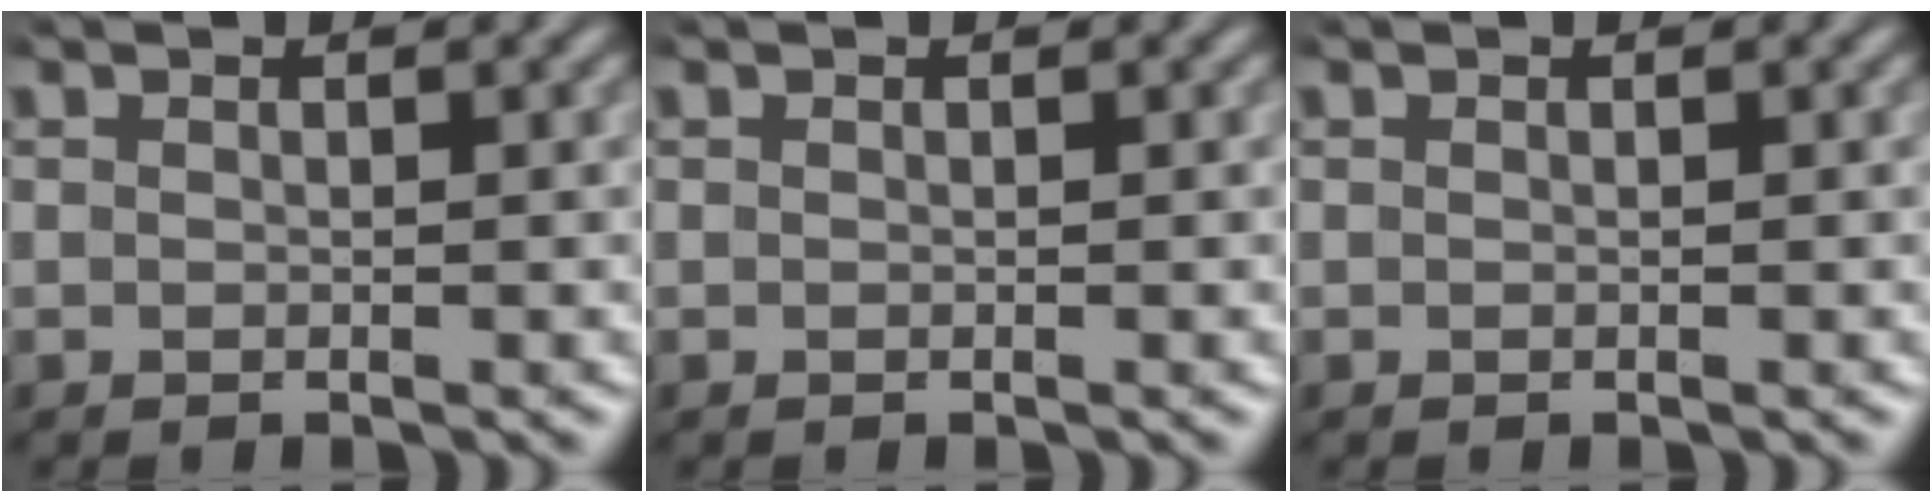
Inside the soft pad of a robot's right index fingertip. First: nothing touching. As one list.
[{"total": 0.0}, {"total": 0.0}]